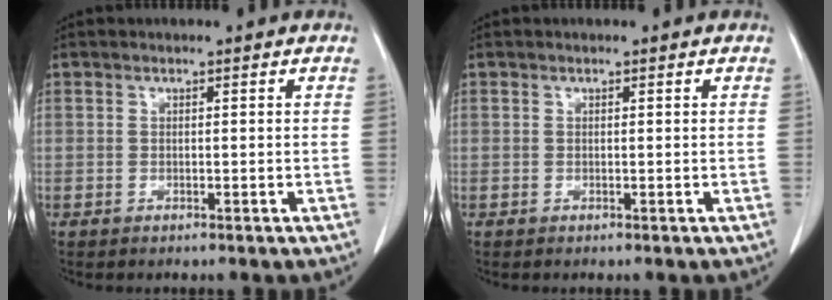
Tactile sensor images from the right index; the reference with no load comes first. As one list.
[{"total": 0.0}]